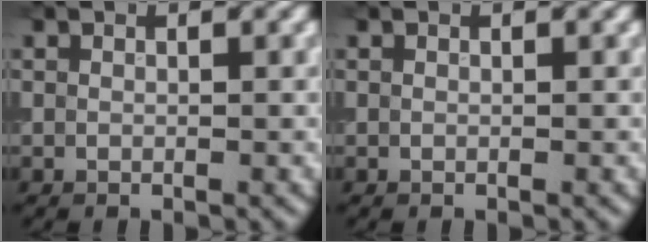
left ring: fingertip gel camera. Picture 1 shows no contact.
{"total": 0.0}